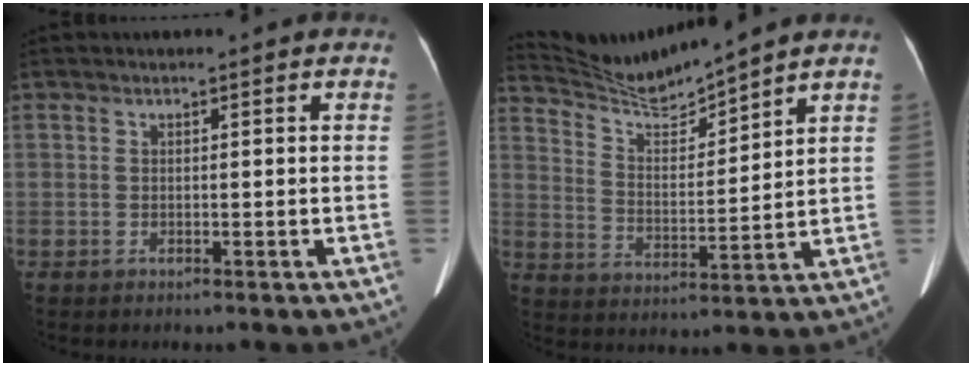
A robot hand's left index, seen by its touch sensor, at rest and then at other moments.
{"total": 7.2, "force": [7.0, -1.4, 0.8], "torque": [-0.031, -0.005, 0.147]}